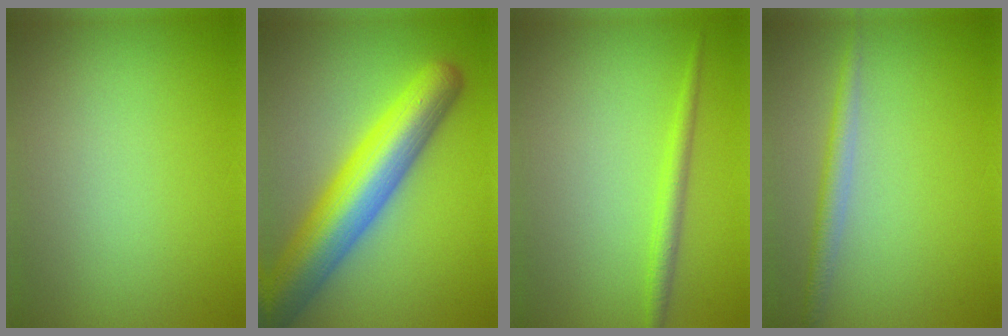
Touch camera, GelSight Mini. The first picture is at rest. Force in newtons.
{"total": 10.0, "press": 10.0, "slide": 0.4}
{"total": 1.9, "press": 1.9, "slide": 0.1}
{"total": 2.0, "press": 2.0, "slide": 0.0}